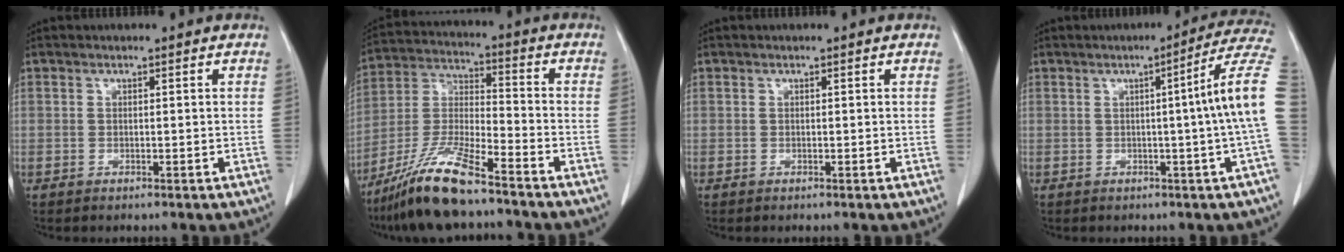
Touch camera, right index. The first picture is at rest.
{"total": 12.8, "force": [-9.7, 1.2, 8.3], "torque": [-0.178, -0.021, -0.182]}
{"total": 0.0}
{"total": 9.7, "force": [0.0, -2.1, 9.5], "torque": [-0.104, 0.010, -0.007]}